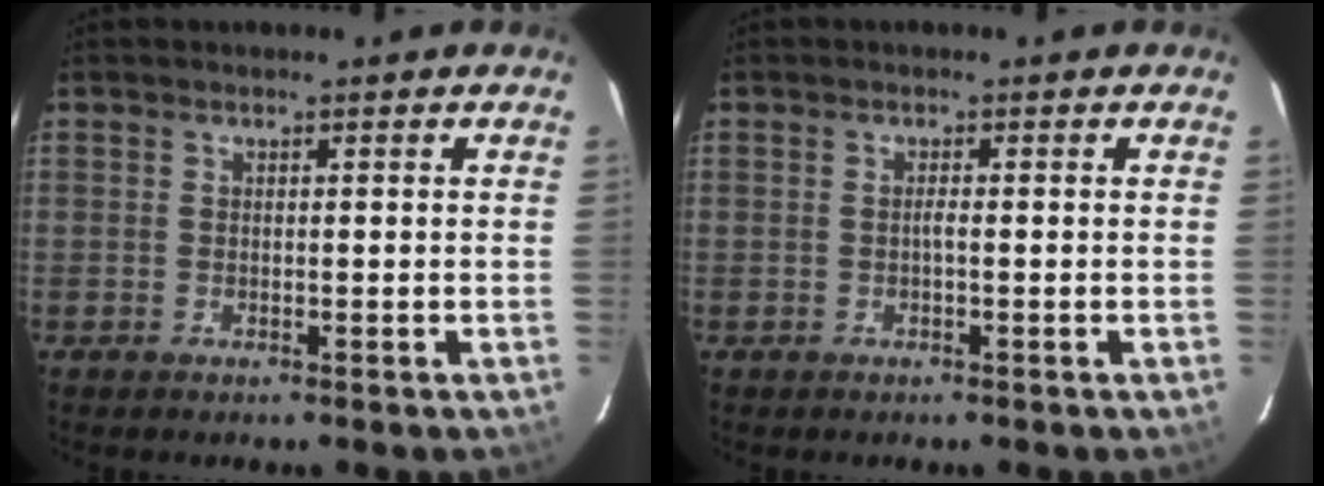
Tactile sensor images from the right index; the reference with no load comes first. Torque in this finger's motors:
{"motor_torque": [0.29, 0.08, 0.19, 0.04]}